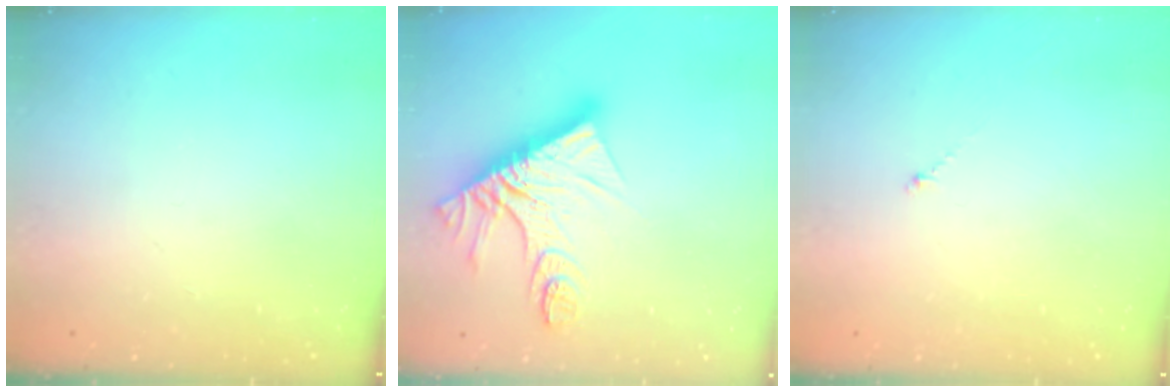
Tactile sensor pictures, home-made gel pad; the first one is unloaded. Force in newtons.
{"total": 16.4, "press": 16.3, "slide": 1.5}
{"total": 0.7, "press": 0.6, "slide": 0.4}